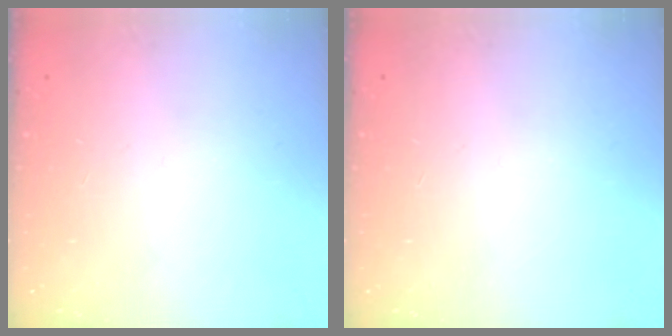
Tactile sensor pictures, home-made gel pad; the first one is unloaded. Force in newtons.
{"total": 0.0}